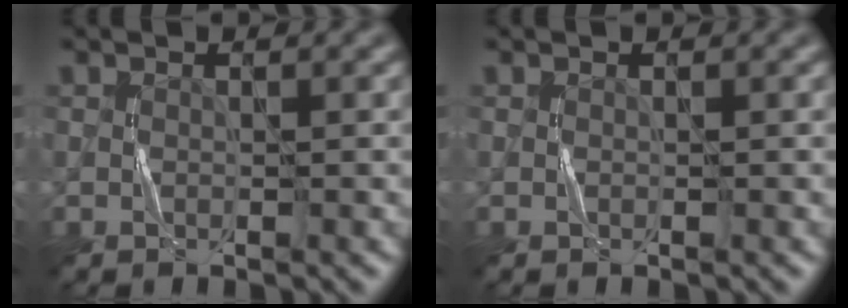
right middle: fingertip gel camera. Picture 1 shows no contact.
{"total": 0.0}